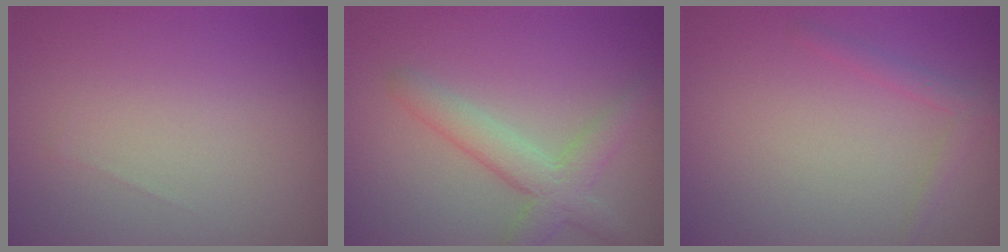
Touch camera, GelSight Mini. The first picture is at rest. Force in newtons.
{"total": 3.7, "press": 3.6, "slide": 0.2}
{"total": 1.3, "press": 1.3, "slide": 0.1}